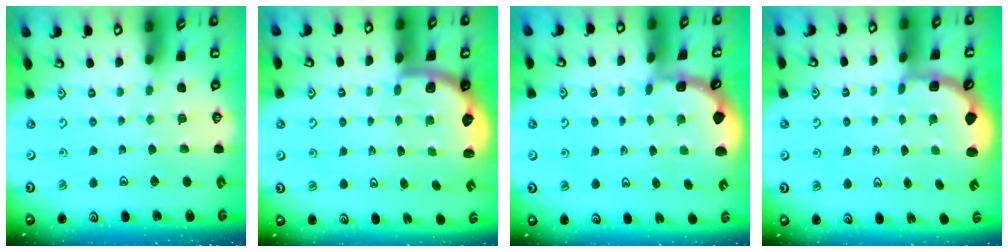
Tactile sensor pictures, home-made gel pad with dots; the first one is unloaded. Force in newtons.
{"total": 2.1, "press": 2.0, "slide": 0.7}
{"total": 1.1, "press": 1.1, "slide": 0.1}
{"total": 2.9, "press": 1.9, "slide": 2.2}